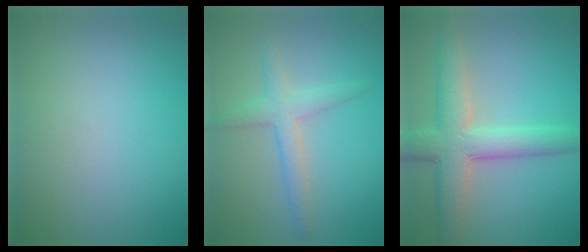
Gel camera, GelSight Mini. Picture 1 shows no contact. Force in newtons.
{"total": 2.8, "press": 2.8, "slide": 0.1}
{"total": 6.5, "press": 6.5, "slide": 0.2}